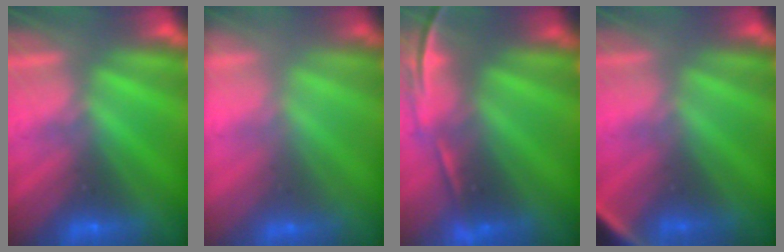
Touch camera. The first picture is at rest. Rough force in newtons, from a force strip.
{"total": 1.7}
{"total": 10.4}
{"total": 3.0}